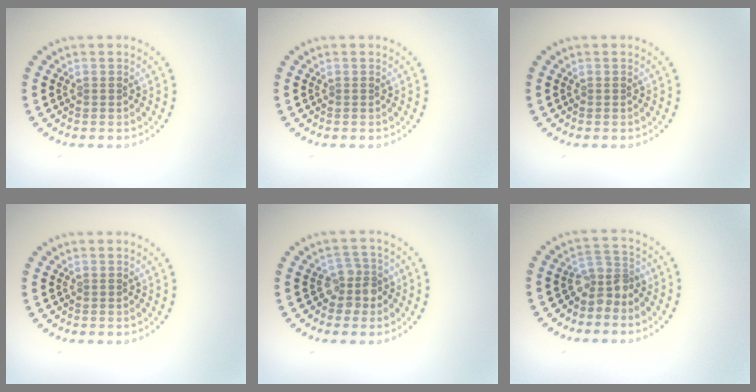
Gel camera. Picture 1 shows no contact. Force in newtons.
{"total": 0.0}
{"total": 0.0}
{"total": 0.0}
{"total": 2.4, "press": 2.0, "slide": 1.4}
{"total": 2.7, "press": 1.9, "slide": 1.9}